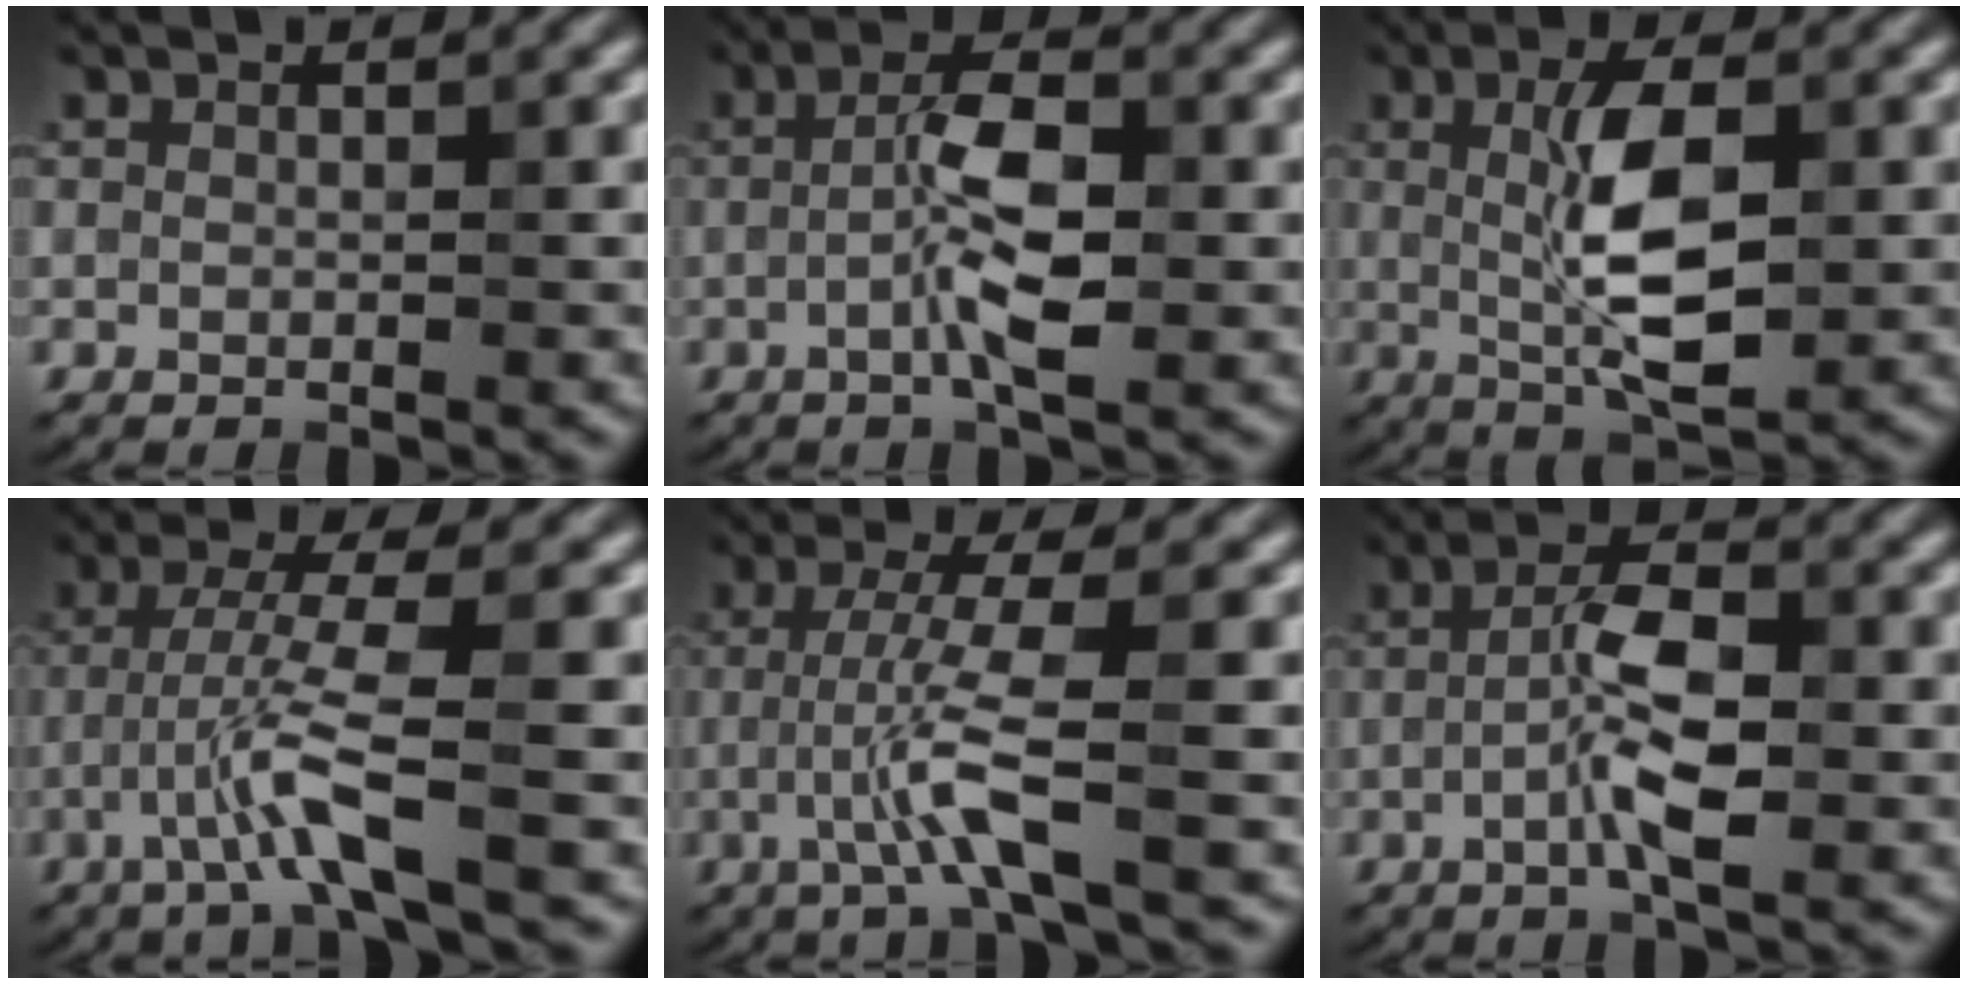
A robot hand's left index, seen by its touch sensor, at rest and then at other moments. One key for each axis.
{"total": 5.0, "fx": -0.9, "fy": 1.2, "fz": 4.8, "tx": -0.095, "ty": 0.008, "tz": -0.023}
{"total": 6.8, "fx": 0.3, "fy": 2.2, "fz": 6.5, "tx": -0.120, "ty": -0.001, "tz": 0.004}
{"total": 4.4, "fx": -1.9, "fy": -0.4, "fz": 3.9, "tx": -0.086, "ty": 0.008, "tz": -0.042}
{"total": 4.3, "fx": -1.3, "fy": 0.0, "fz": 4.1, "tx": -0.087, "ty": 0.007, "tz": -0.030}
{"total": 4.7, "fx": -1.1, "fy": 1.1, "fz": 4.4, "tx": -0.088, "ty": 0.009, "tz": -0.028}